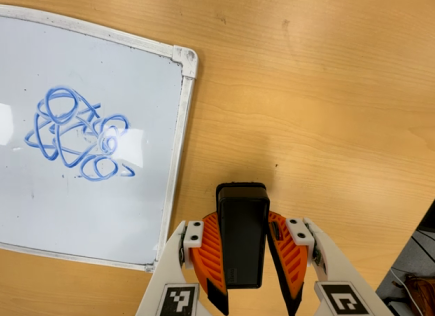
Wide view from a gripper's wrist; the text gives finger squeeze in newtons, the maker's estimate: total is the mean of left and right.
{"total": 8.3, "left": 7.2, "right": 9.5}